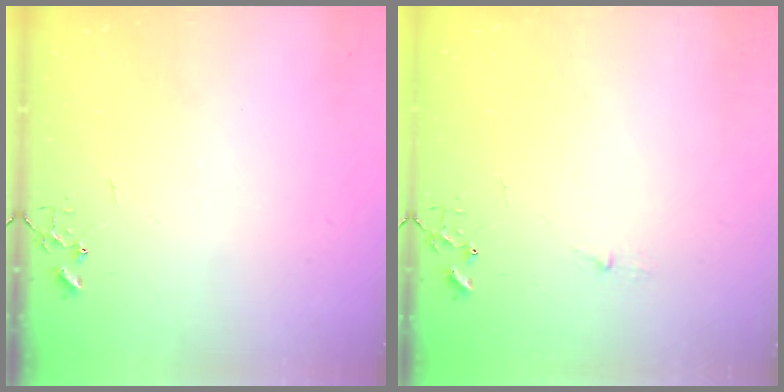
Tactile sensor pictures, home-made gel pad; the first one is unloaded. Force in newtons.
{"total": 2.6, "press": 2.5, "slide": 0.4}